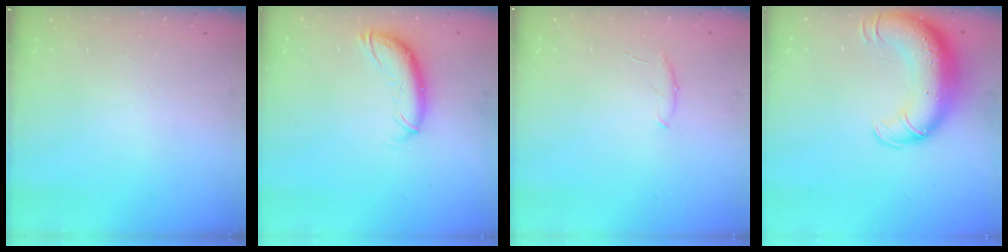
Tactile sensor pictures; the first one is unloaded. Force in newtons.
{"total": 10.7, "press": 10.6, "slide": 1.5}
{"total": 6.1, "press": 6.0, "slide": 1.1}
{"total": 16.2, "press": 15.7, "slide": 3.9}